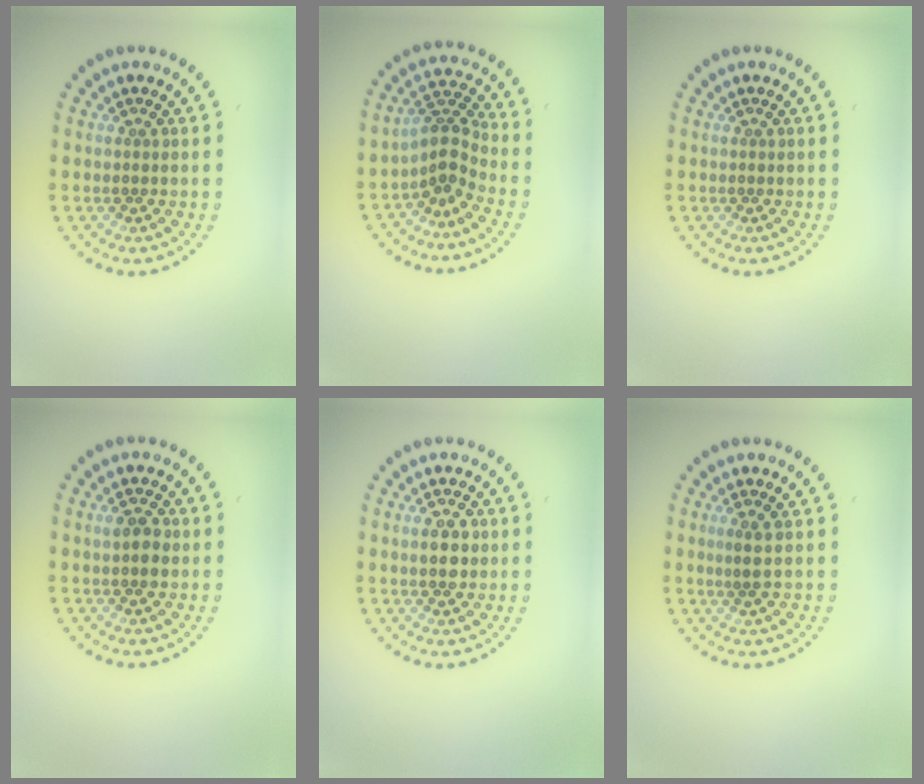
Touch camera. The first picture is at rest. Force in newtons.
{"total": 3.0, "press": 2.0, "slide": 2.2}
{"total": 0.0}
{"total": 1.8, "press": 1.7, "slide": 0.2}
{"total": 2.7, "press": 2.7, "slide": 0.1}
{"total": 1.2, "press": 0.9, "slide": 0.7}